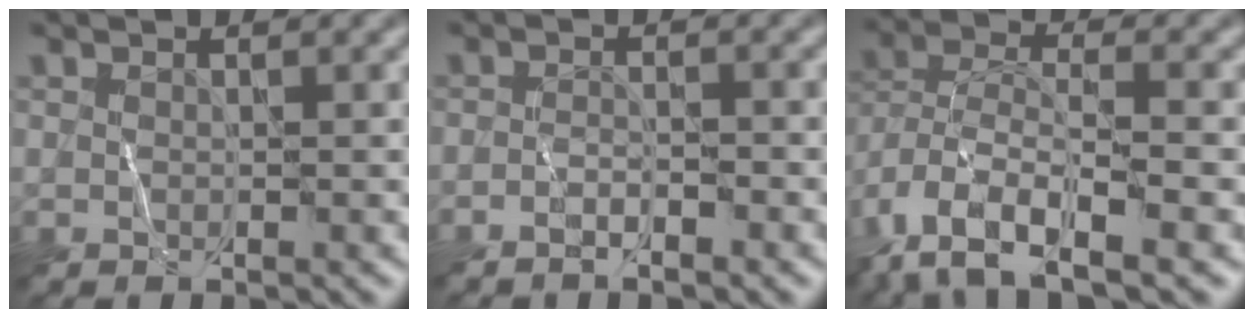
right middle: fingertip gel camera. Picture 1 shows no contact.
{"total": 1.2, "force": [-1.1, 0.0, 0.5], "torque": [-0.012, 0.007, -0.023]}
{"total": 10.2, "force": [-6.1, 3.8, 7.2], "torque": [-0.149, -0.010, -0.119]}